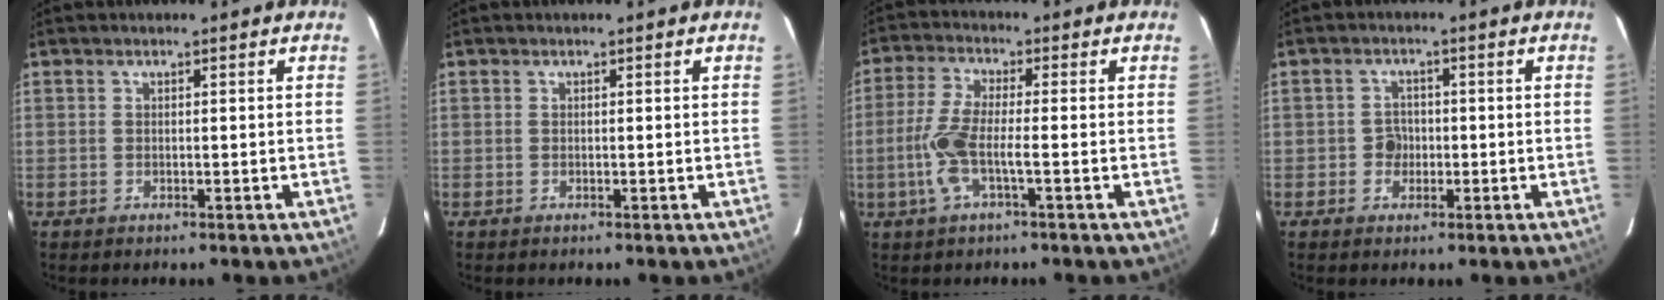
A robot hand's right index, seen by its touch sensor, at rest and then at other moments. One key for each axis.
{"total": 0.0}
{"total": 6.8, "fx": -1.7, "fy": 0.9, "fz": 6.5, "tx": -0.147, "ty": 0.003, "tz": -0.040}
{"total": 2.6, "fx": -0.6, "fy": 2.2, "fz": 1.1, "tx": -0.013, "ty": 0.006, "tz": -0.009}